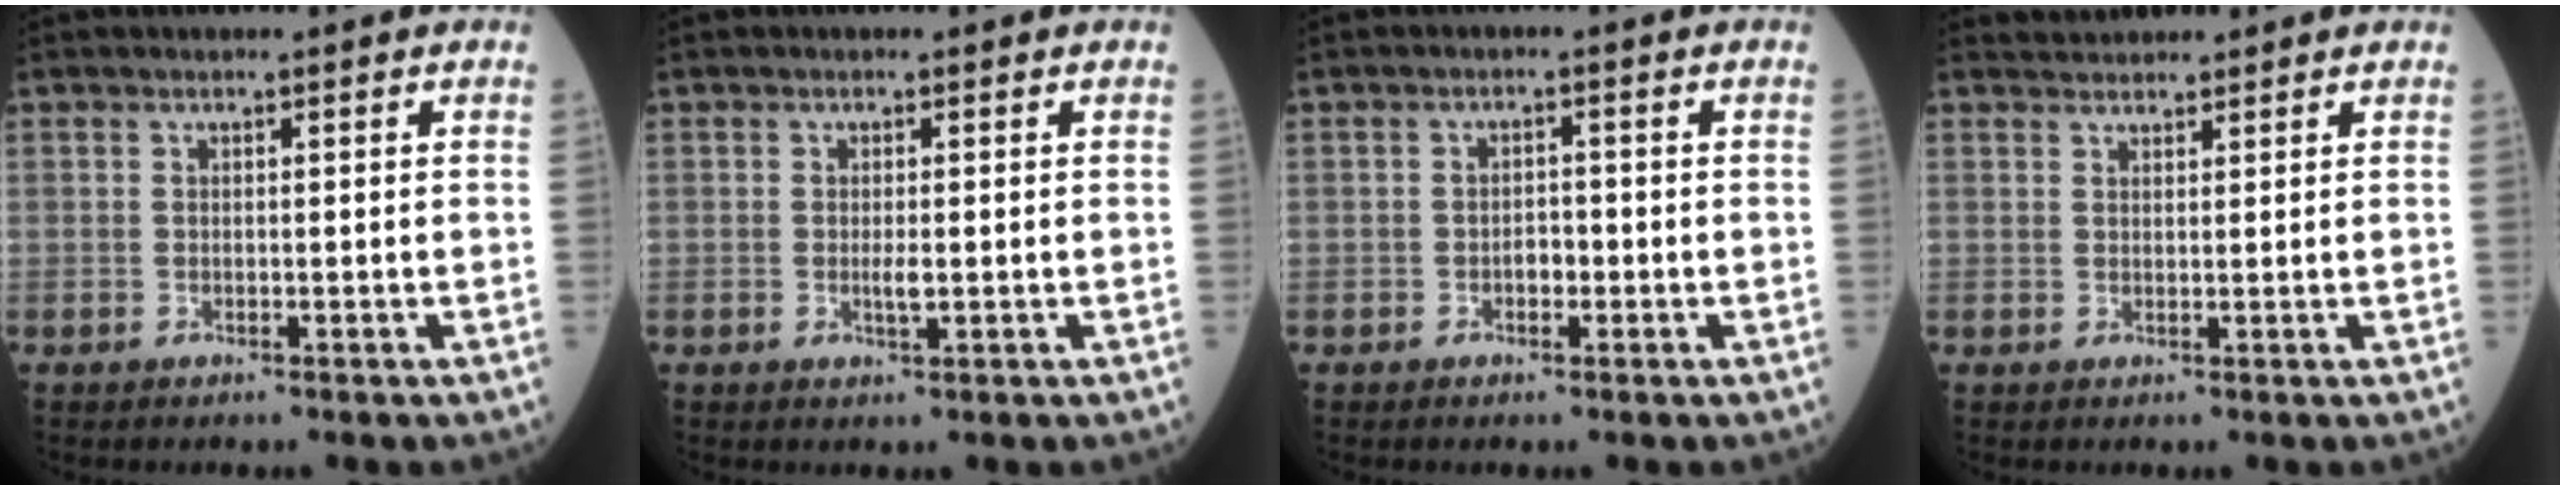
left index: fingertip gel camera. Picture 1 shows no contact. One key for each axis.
{"total": 1.6, "fx": -0.1, "fy": 0.3, "fz": 1.5, "tx": -0.032, "ty": -0.002, "tz": 0.000}
{"total": 1.9, "fx": -0.7, "fy": 1.1, "fz": 1.4, "tx": -0.020, "ty": 0.005, "tz": -0.012}
{"total": 2.2, "fx": 2.2, "fy": 0.4, "fz": -0.1, "tx": -0.006, "ty": 0.022, "tz": 0.042}